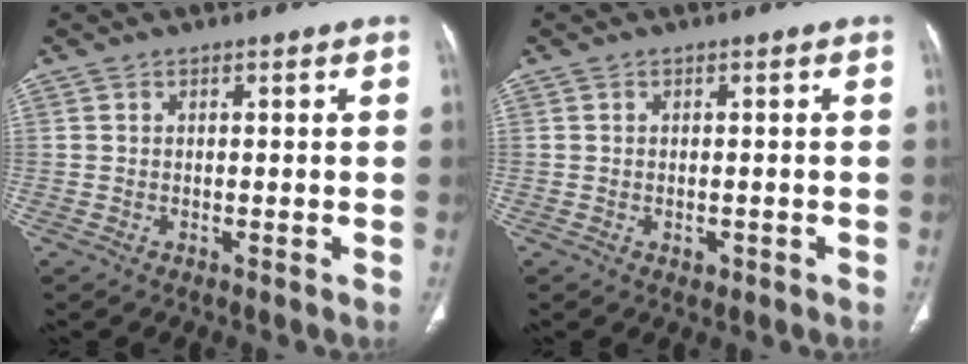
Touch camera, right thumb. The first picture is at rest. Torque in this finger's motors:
{"motor_torque": [-0.23, 0.17, -0.45, 0.32, 0.04]}